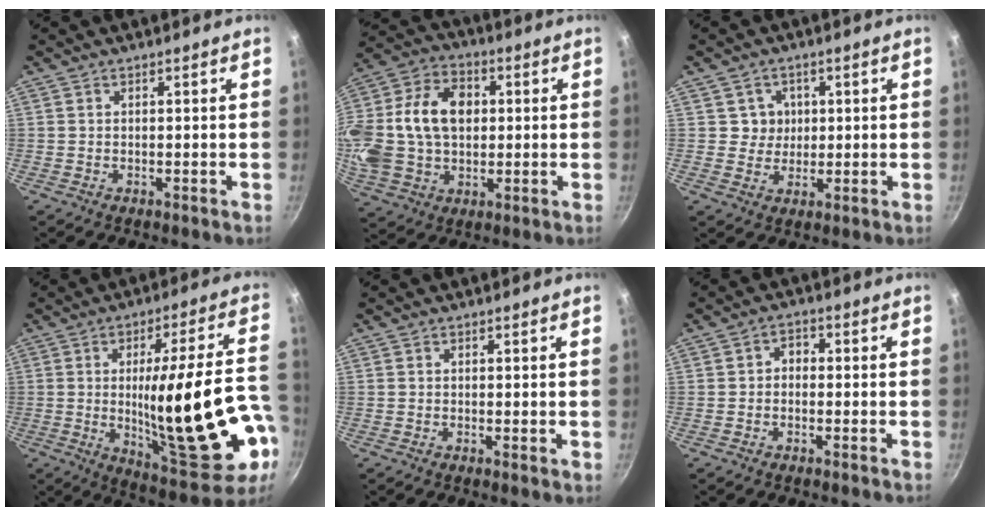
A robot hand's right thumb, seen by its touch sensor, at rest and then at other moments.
{"total": 23.6, "force": [2.4, 17.1, 16.0], "torque": [-0.318, 0.027, 0.040]}
{"total": 4.2, "force": [1.0, 4.0, 0.7], "torque": [0.020, 0.000, 0.012]}
{"total": 26.6, "force": [-4.4, 7.0, 25.3], "torque": [-0.351, 0.004, -0.040]}
{"total": 0.8, "force": [0.0, 0.1, 0.8], "torque": [-0.012, -0.003, -0.002]}
{"total": 2.7, "force": [-0.4, 2.2, 1.6], "torque": [-0.013, 0.011, -0.013]}